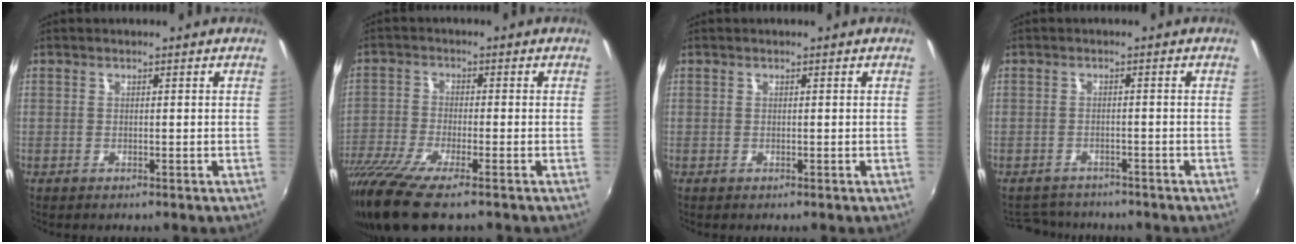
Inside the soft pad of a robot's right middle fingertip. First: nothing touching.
{"total": 12.2, "force": [-9.4, 1.6, 7.6], "torque": [-0.179, -0.050, -0.177]}
{"total": 0.0}
{"total": 6.4, "force": [-5.8, 2.4, 1.2], "torque": [-0.038, -0.002, -0.089]}